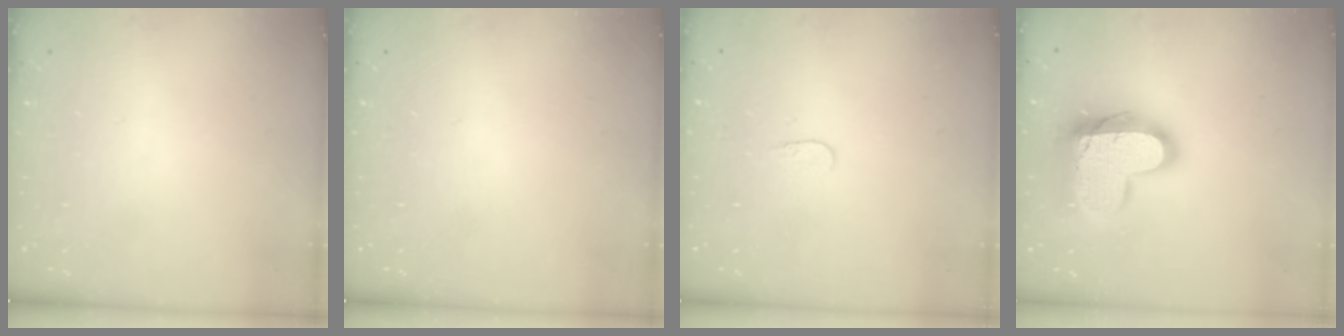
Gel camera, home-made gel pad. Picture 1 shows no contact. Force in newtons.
{"total": 0.0}
{"total": 3.8, "press": 3.8, "slide": 0.3}
{"total": 17.8, "press": 17.8, "slide": 1.3}